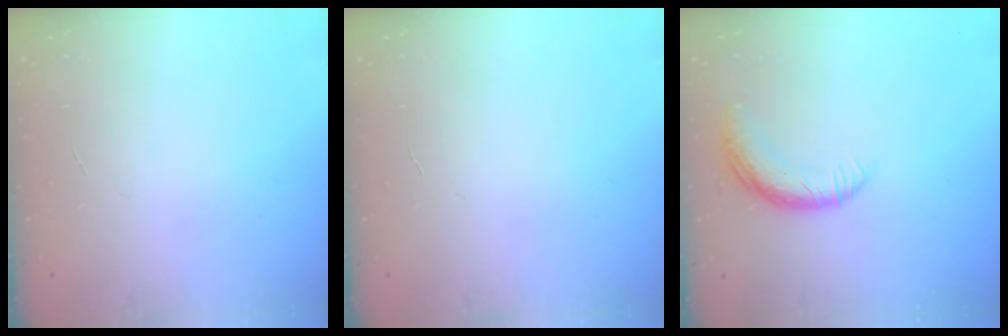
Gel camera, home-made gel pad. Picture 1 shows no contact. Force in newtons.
{"total": 0.0}
{"total": 11.0, "press": 10.9, "slide": 1.5}